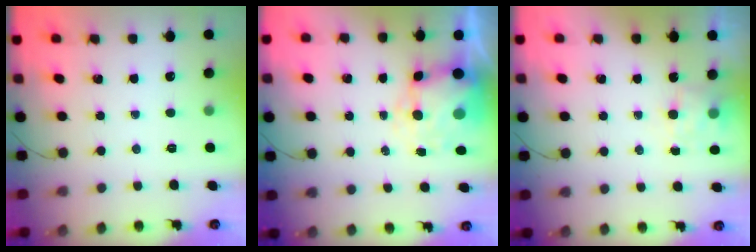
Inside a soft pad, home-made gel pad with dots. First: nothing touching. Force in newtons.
{"total": 8.3, "press": 8.1, "slide": 2.0}
{"total": 5.6, "press": 5.5, "slide": 1.1}